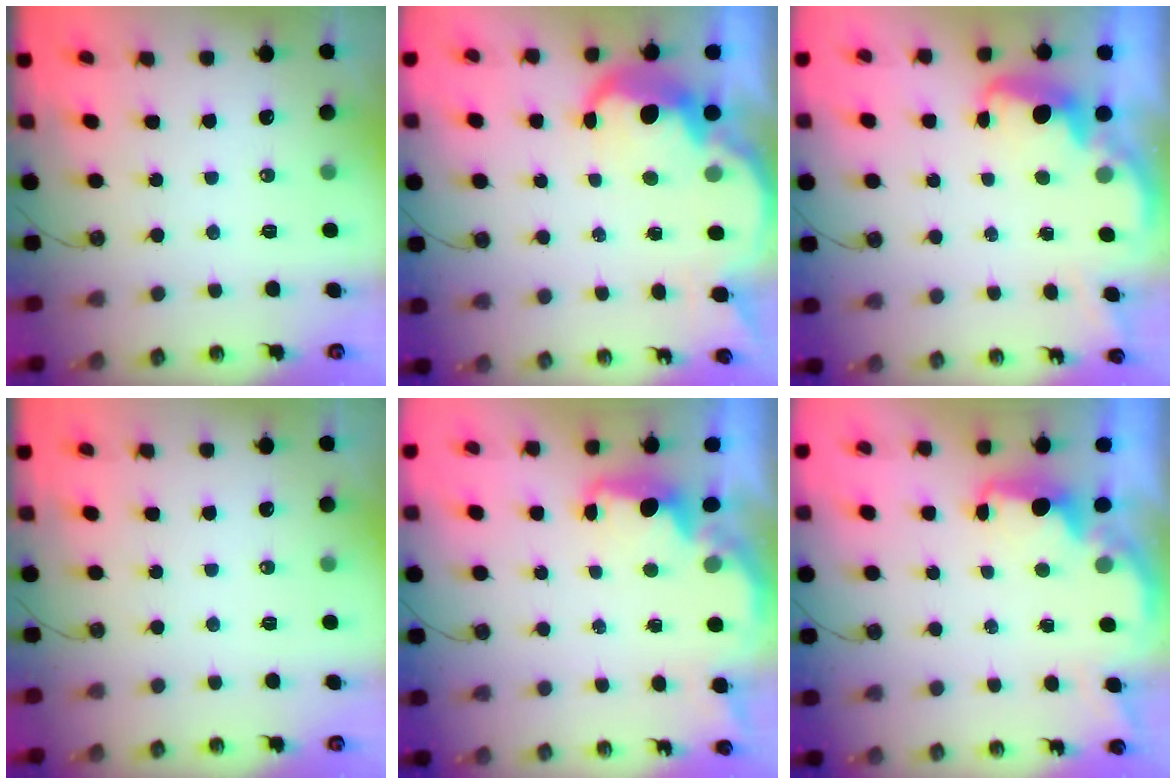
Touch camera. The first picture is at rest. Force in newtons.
{"total": 7.9, "press": 7.9, "slide": 0.6}
{"total": 2.5, "press": 2.5, "slide": 0.4}
{"total": 0.0}
{"total": 2.2, "press": 2.0, "slide": 0.8}
{"total": 2.0, "press": 1.8, "slide": 0.8}